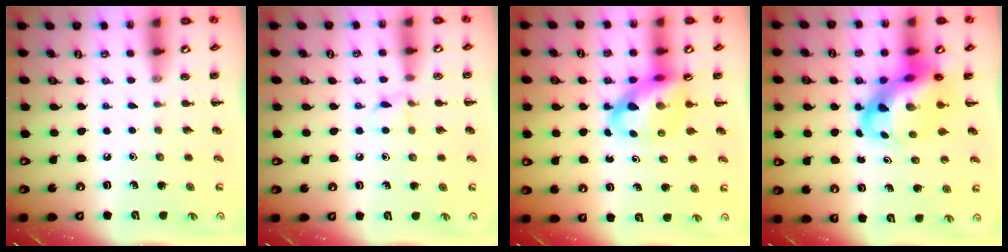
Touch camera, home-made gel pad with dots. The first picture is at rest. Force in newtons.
{"total": 6.1, "press": 6.0, "slide": 1.4}
{"total": 11.3, "press": 10.9, "slide": 3.3}
{"total": 8.6, "press": 8.2, "slide": 2.4}